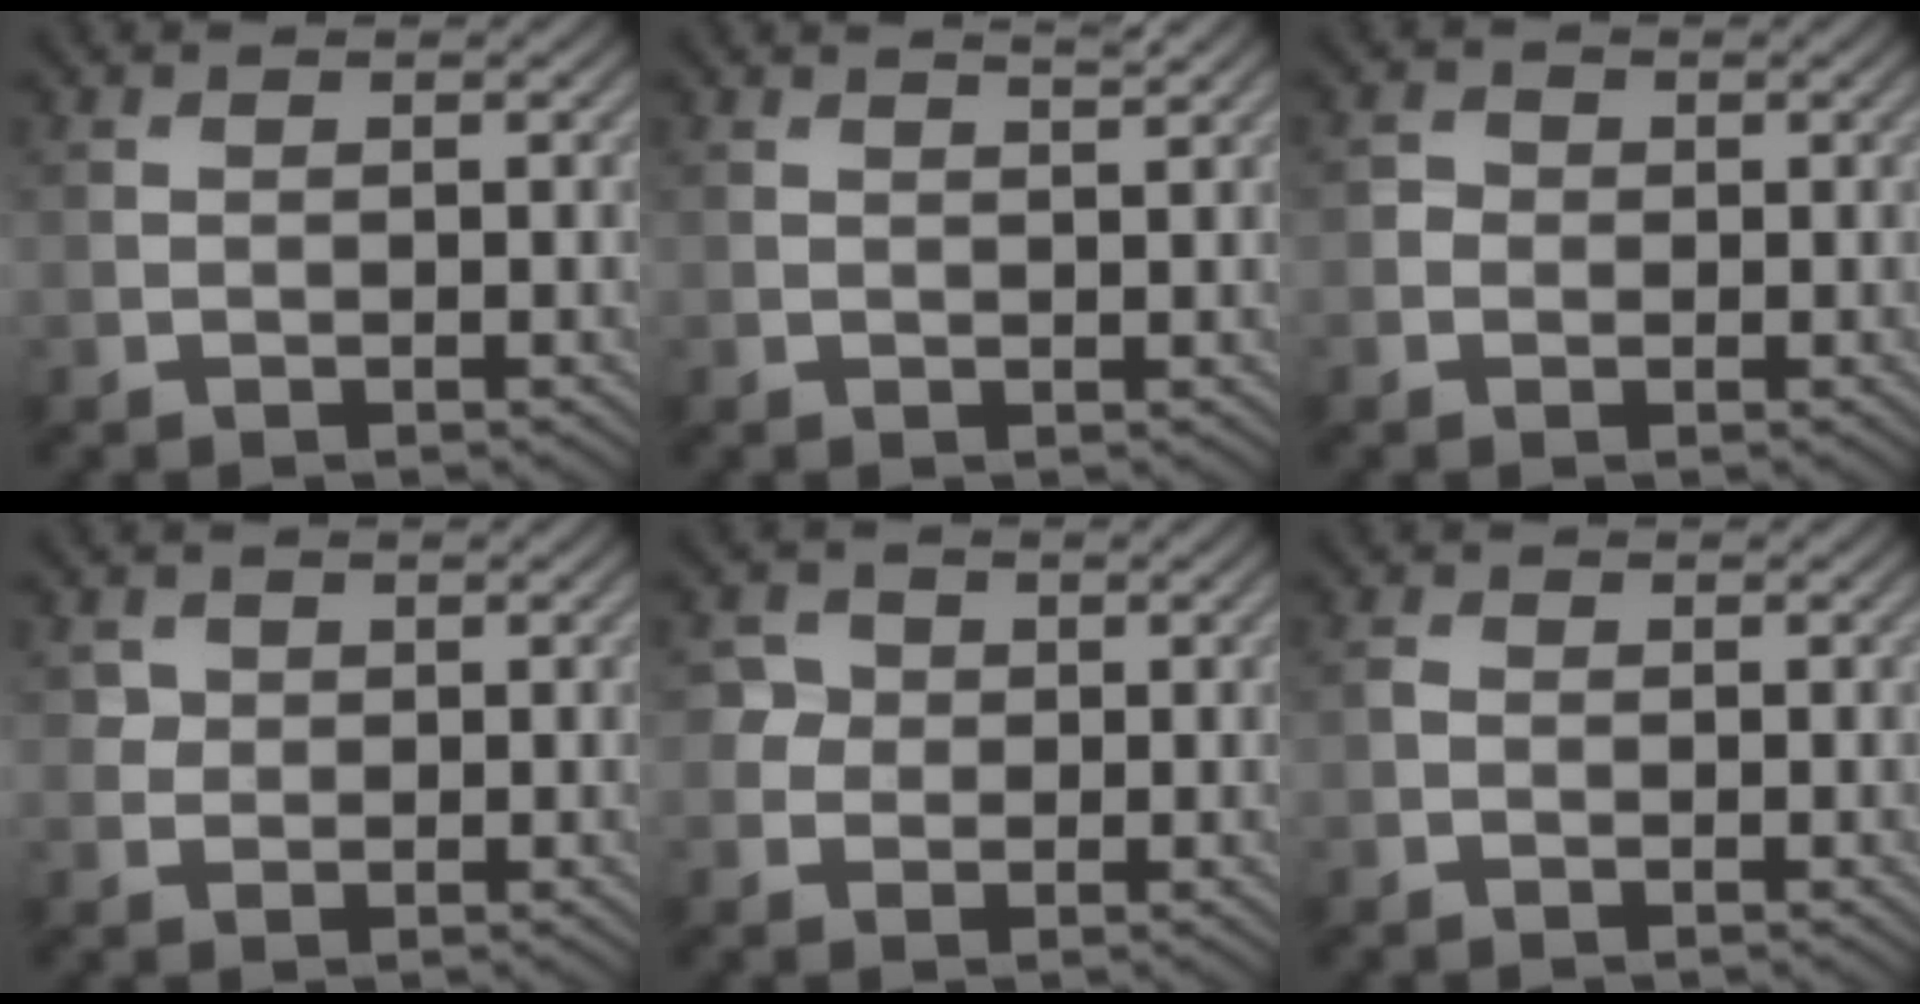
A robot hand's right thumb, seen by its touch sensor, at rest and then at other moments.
{"total": 1.4, "force": [1.2, 0.2, 0.8], "torque": [-0.018, -0.001, 0.012]}
{"total": 1.4, "force": [-0.2, 1.3, 0.4], "torque": [-0.005, -0.001, -0.009]}
{"total": 1.9, "force": [0.7, 1.7, 0.4], "torque": [-0.007, -0.010, 0.017]}
{"total": 2.5, "force": [0.3, 2.4, 0.6], "torque": [-0.016, 0.001, 0.003]}
{"total": 0.7, "force": [-0.3, 0.5, 0.4], "torque": [-0.009, 0.000, -0.008]}